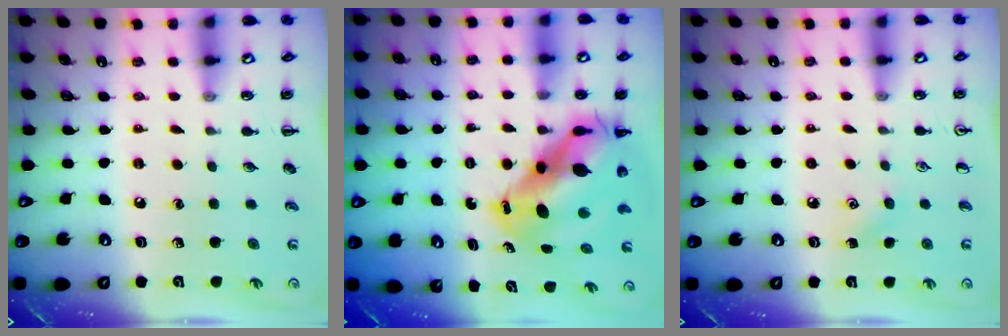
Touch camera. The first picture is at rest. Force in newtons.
{"total": 12.6, "press": 12.0, "slide": 3.6}
{"total": 4.4, "press": 4.2, "slide": 1.4}